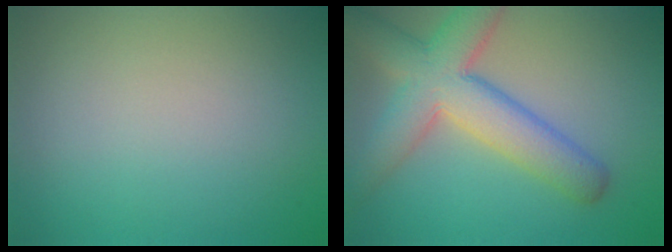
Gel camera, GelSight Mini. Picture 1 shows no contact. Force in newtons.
{"total": 7.8, "press": 7.8, "slide": 0.3}